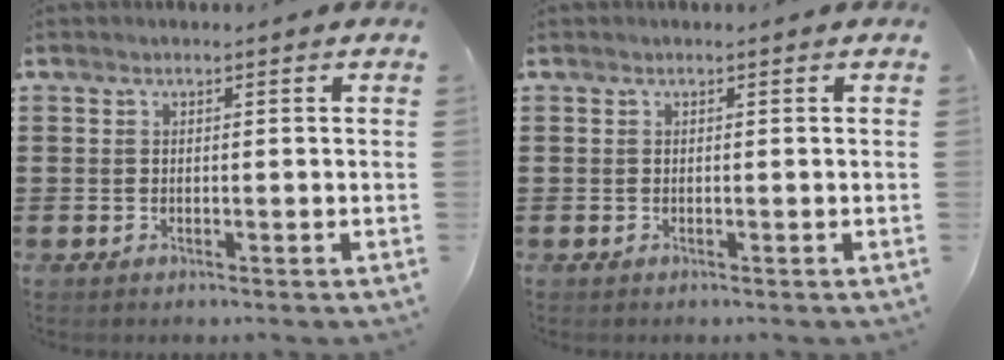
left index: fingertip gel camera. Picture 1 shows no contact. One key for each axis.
{"total": 0.0}